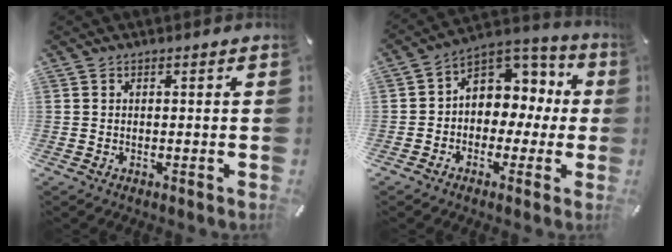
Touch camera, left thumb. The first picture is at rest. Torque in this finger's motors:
{"motor_torque": [1.87, 1.98, 1.00, 0.22, 0.08]}